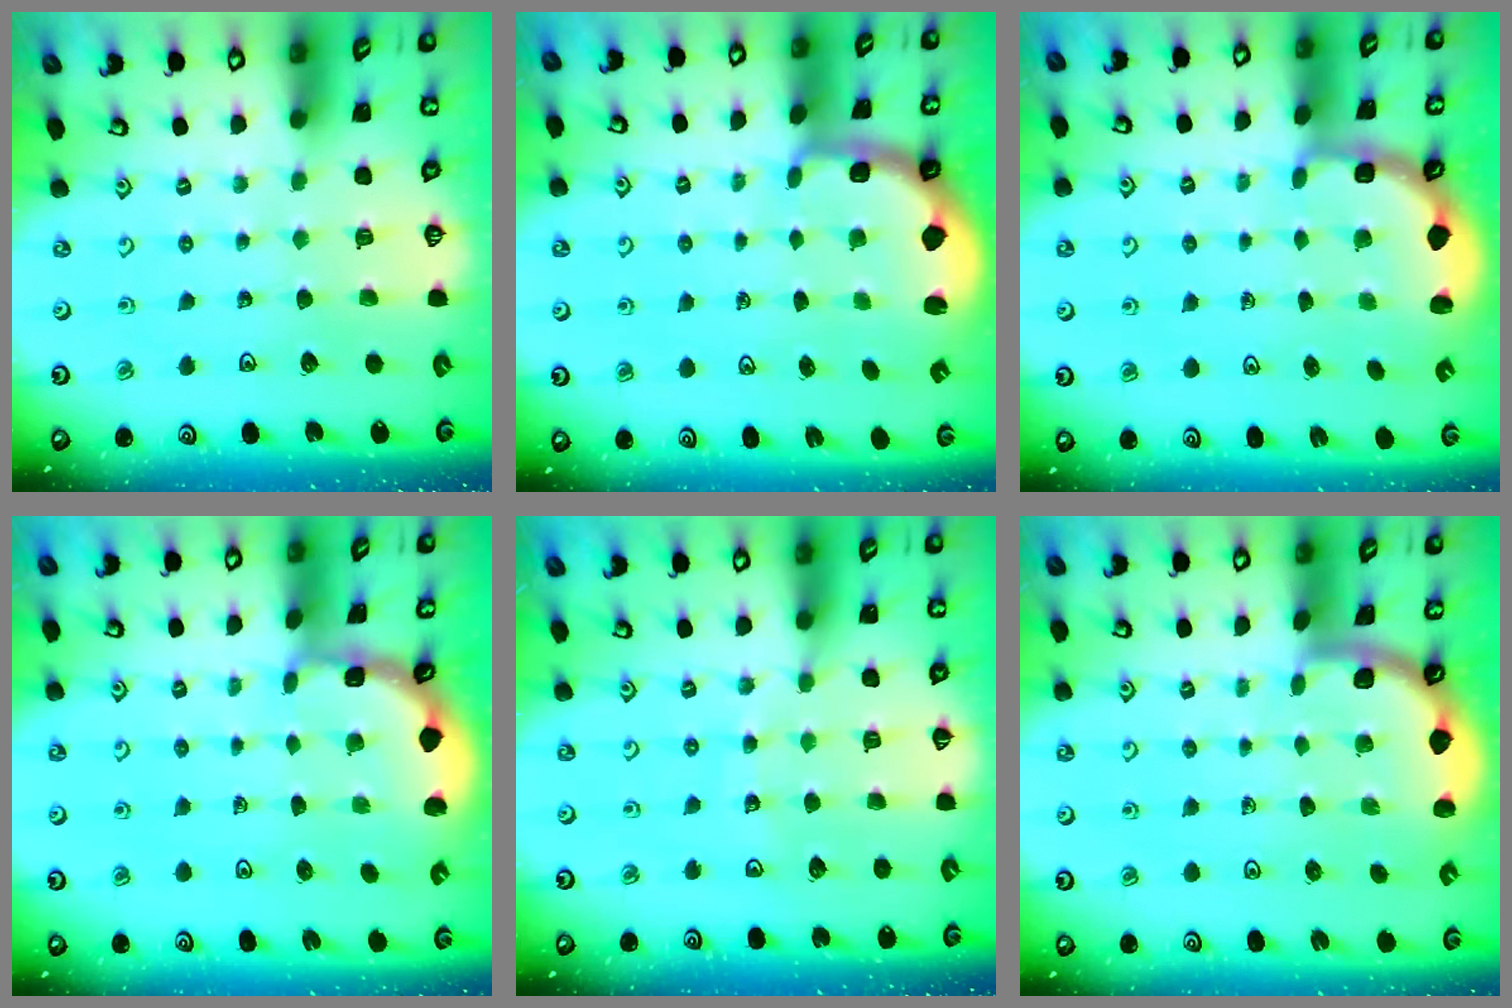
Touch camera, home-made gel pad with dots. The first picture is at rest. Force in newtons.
{"total": 1.6, "press": 1.2, "slide": 1.1}
{"total": 2.8, "press": 2.2, "slide": 1.7}
{"total": 1.9, "press": 1.9, "slide": 0.3}
{"total": 9.9, "press": 9.6, "slide": 2.2}
{"total": 1.7, "press": 1.7, "slide": 0.1}